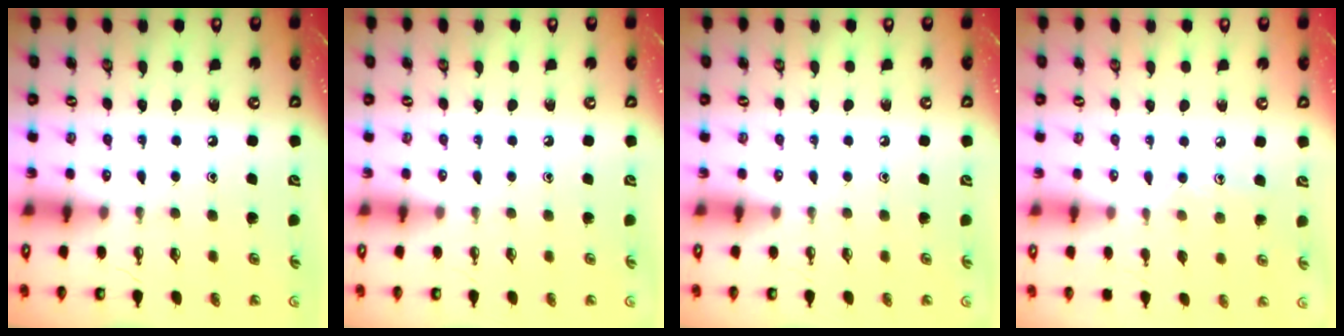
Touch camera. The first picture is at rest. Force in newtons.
{"total": 0.0}
{"total": 0.0}
{"total": 7.1, "press": 7.1, "slide": 0.7}